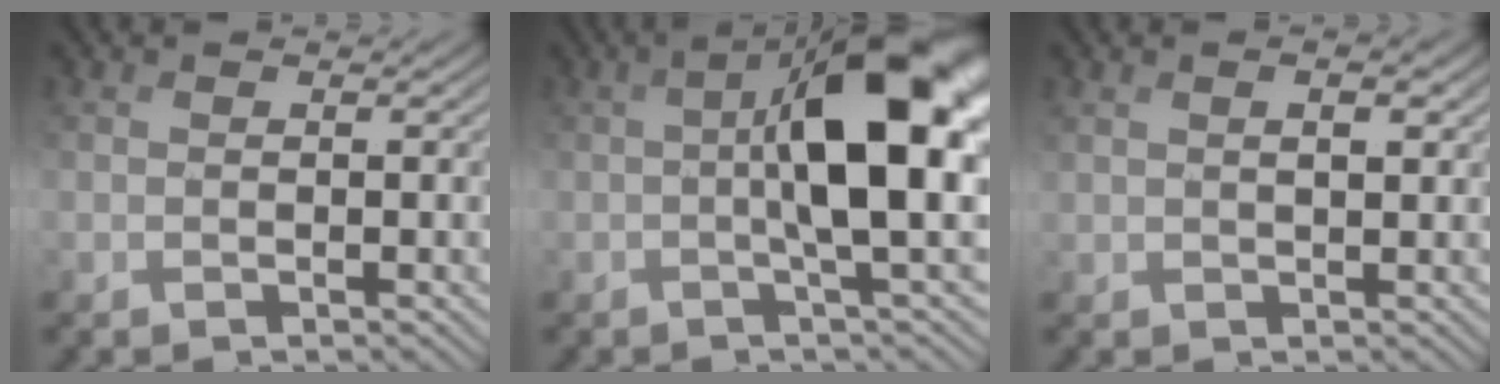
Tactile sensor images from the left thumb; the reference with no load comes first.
{"total": 11.0, "force": [0.8, 3.1, 10.5], "torque": [-0.165, 0.011, 0.007]}
{"total": 2.1, "force": [1.0, 0.7, 1.7], "torque": [-0.025, -0.003, 0.023]}